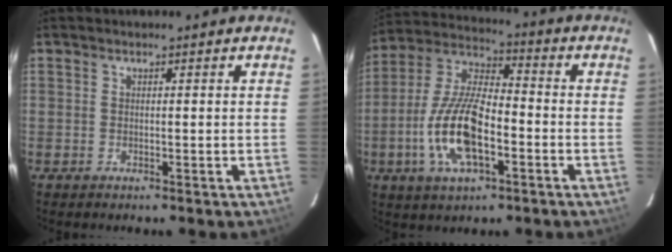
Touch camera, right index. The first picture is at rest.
{"total": 15.1, "force": [-4.8, 5.8, 13.0], "torque": [-0.279, -0.004, -0.092]}